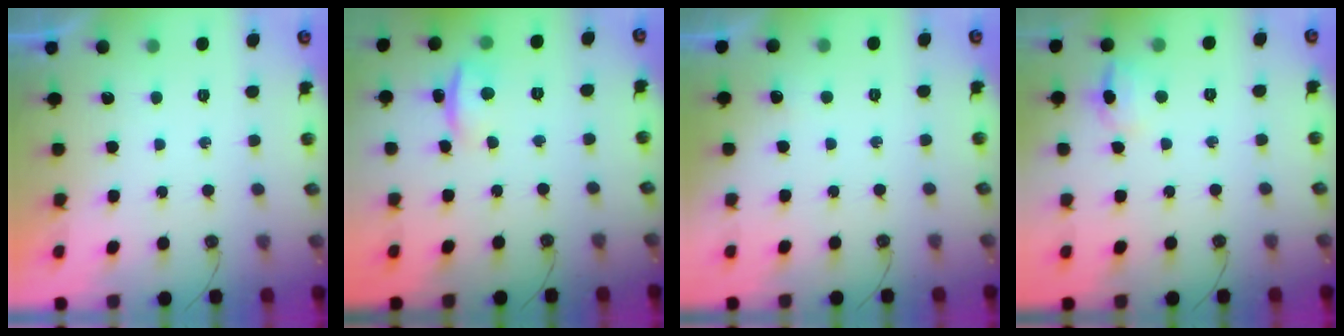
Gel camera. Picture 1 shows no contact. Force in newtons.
{"total": 7.5, "press": 2.3, "slide": 7.1}
{"total": 2.9, "press": 2.8, "slide": 0.6}
{"total": 6.9, "press": 6.7, "slide": 1.2}